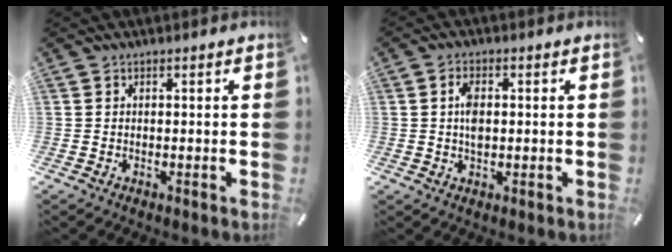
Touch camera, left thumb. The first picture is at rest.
{"total": 4.1, "force": [0.3, 2.4, 3.3], "torque": [-0.060, 0.003, 0.003]}